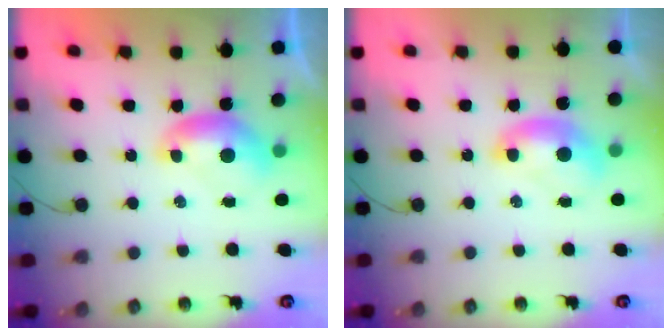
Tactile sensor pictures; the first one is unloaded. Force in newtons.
{"total": 1.3, "press": 1.3, "slide": 0.3}